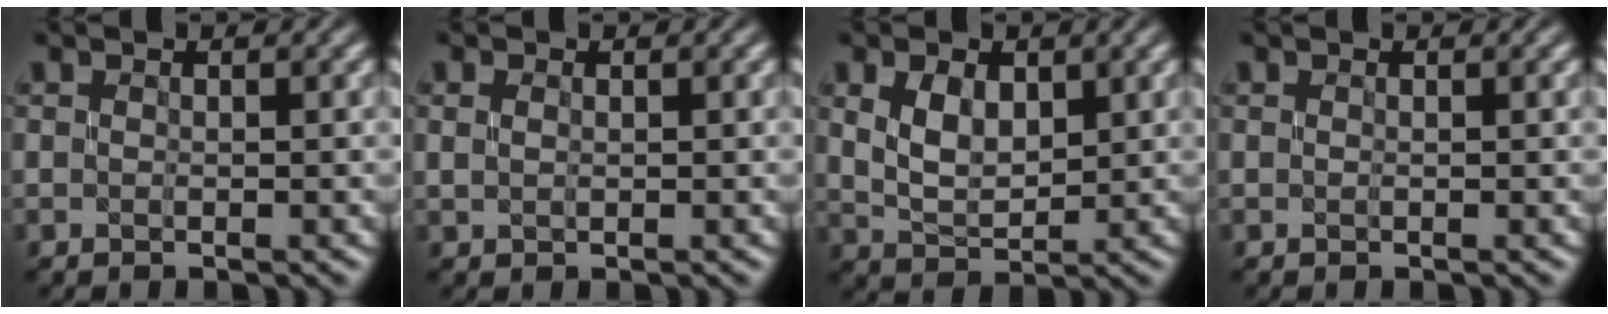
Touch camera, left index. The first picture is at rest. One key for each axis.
{"total": 0.9, "fx": 0.3, "fy": 0.7, "fz": 0.6, "tx": -0.014, "ty": -0.001, "tz": 0.008}
{"total": 3.6, "fx": 1.2, "fy": 2.2, "fz": 2.5, "tx": -0.059, "ty": -0.001, "tz": 0.030}
{"total": 0.0}